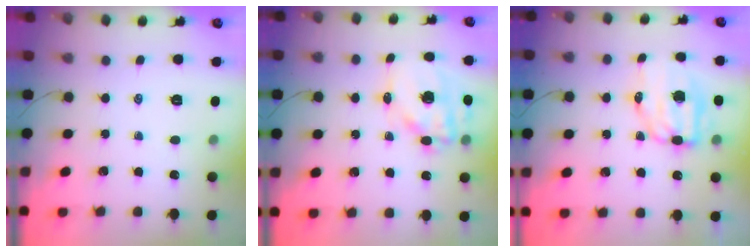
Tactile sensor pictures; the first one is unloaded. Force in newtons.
{"total": 14.2, "press": 13.8, "slide": 3.3}
{"total": 8.5, "press": 8.3, "slide": 1.7}